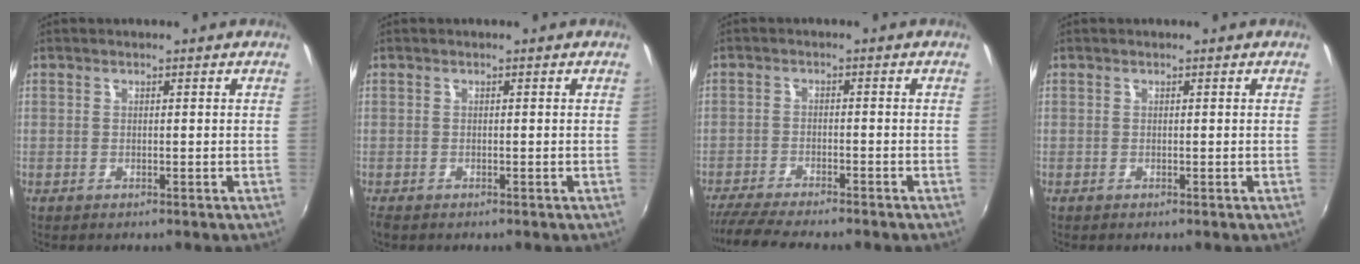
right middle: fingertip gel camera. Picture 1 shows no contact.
{"total": 0.9, "force": [-0.7, 0.4, 0.4], "torque": [-0.010, -0.006, -0.013]}
{"total": 9.7, "force": [-8.6, 0.8, 4.4], "torque": [-0.106, -0.024, -0.143]}
{"total": 0.0}